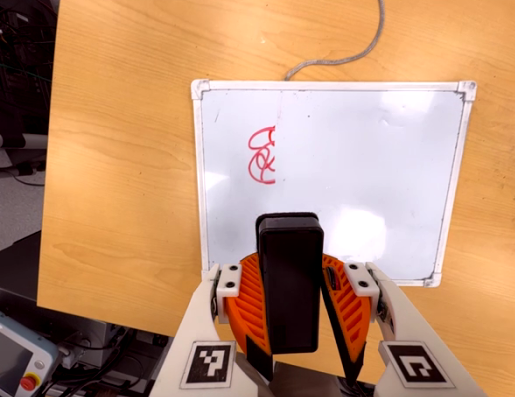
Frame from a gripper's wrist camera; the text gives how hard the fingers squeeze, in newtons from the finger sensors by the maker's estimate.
{"total": 9.5, "left": 9.3, "right": 9.8}